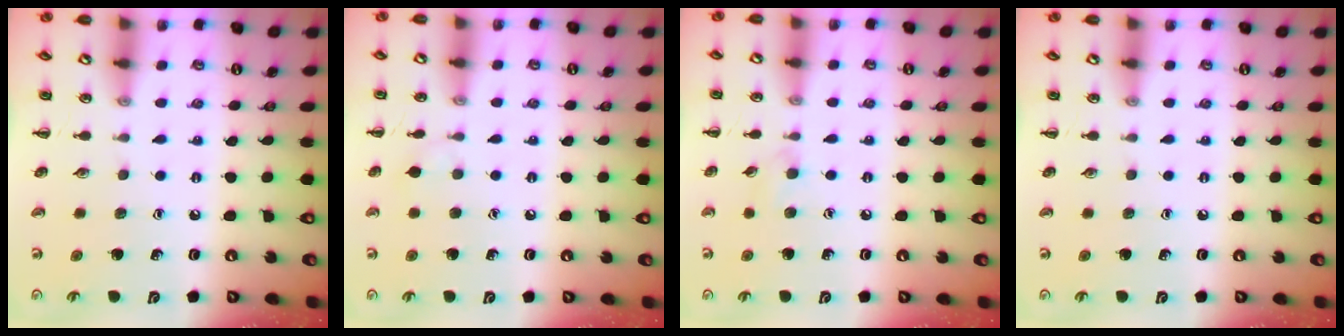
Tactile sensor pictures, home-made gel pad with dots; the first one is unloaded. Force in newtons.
{"total": 4.1, "press": 3.8, "slide": 1.5}
{"total": 3.9, "press": 3.6, "slide": 1.5}
{"total": 0.0}